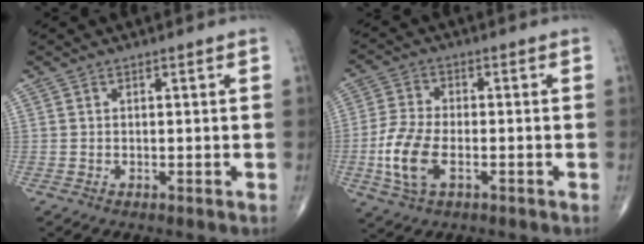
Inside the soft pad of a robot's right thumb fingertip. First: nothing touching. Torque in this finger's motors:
{"motor_torque": [0.26, 0.10, 0.74, -0.21, 0.29]}